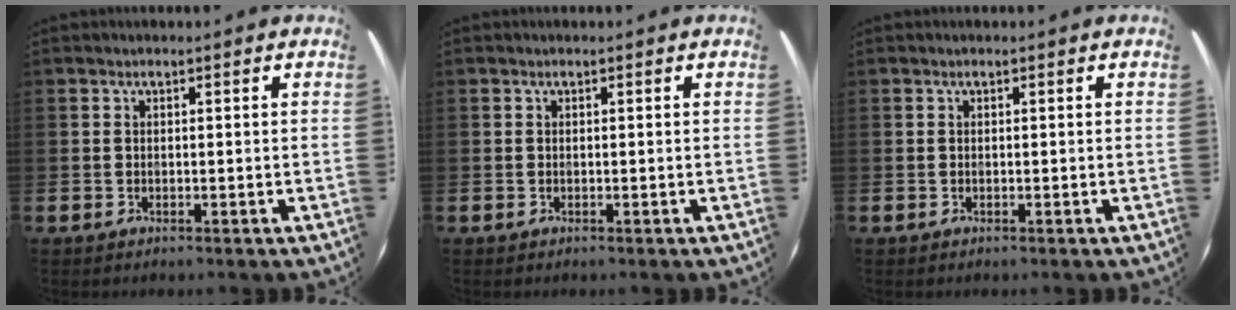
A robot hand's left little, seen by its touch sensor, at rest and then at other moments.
{"total": 0.0}
{"total": 0.0}